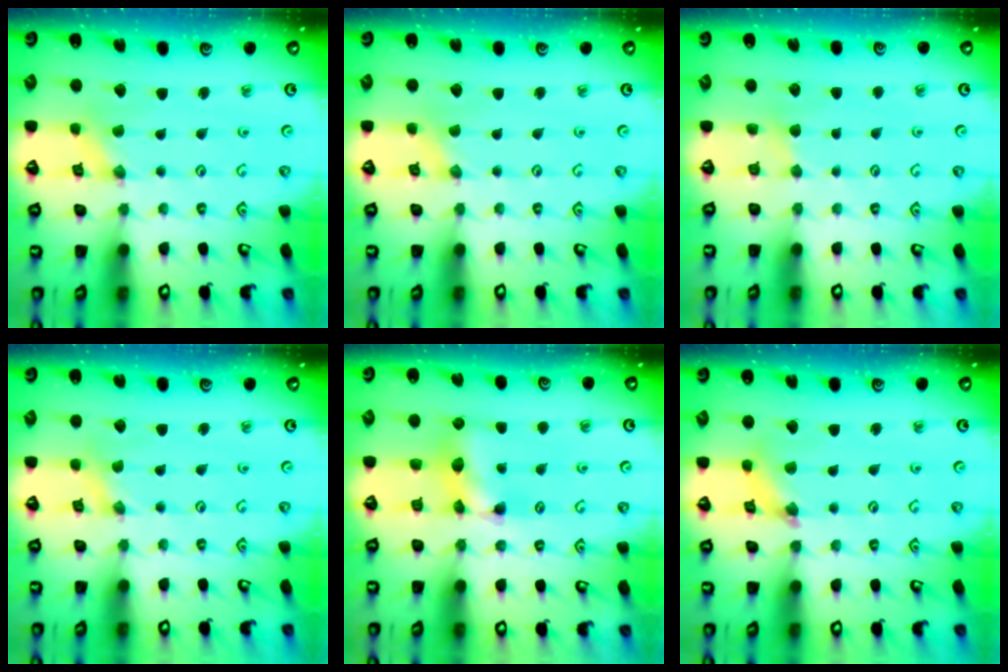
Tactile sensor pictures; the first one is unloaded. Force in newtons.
{"total": 0.0}
{"total": 2.9, "press": 2.9, "slide": 0.3}
{"total": 0.0}
{"total": 9.8, "press": 9.8, "slide": 0.3}
{"total": 3.9, "press": 3.8, "slide": 0.4}